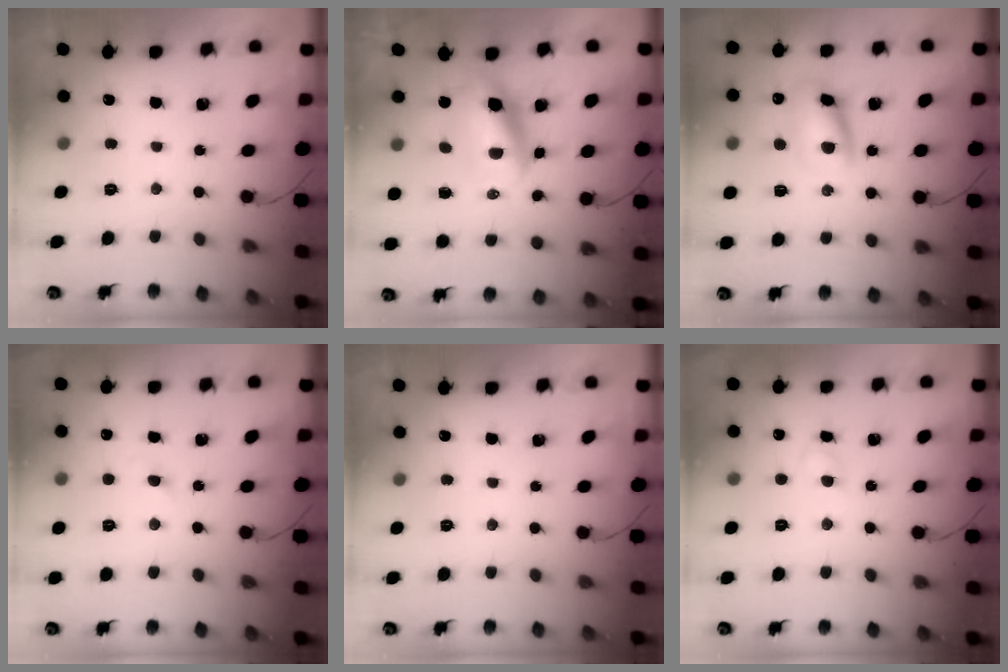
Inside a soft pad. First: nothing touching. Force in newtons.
{"total": 9.0, "press": 8.7, "slide": 2.1}
{"total": 11.6, "press": 11.4, "slide": 2.2}
{"total": 1.8, "press": 1.6, "slide": 0.7}
{"total": 0.0}
{"total": 2.5, "press": 2.3, "slide": 1.1}